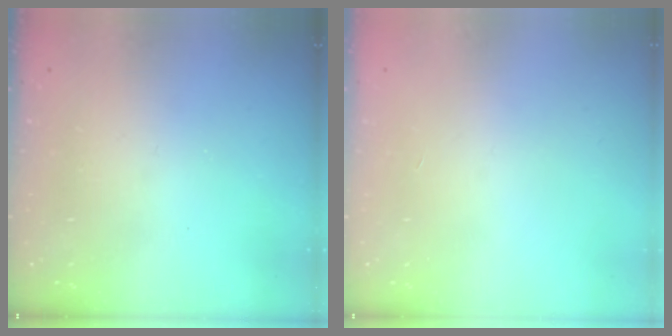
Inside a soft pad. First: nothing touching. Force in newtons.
{"total": 0.0}